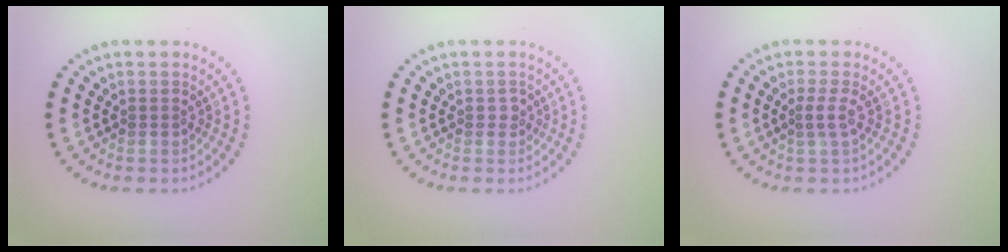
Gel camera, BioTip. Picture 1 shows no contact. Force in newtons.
{"total": 0.7, "press": 0.6, "slide": 0.4}
{"total": 1.4, "press": 0.9, "slide": 1.0}